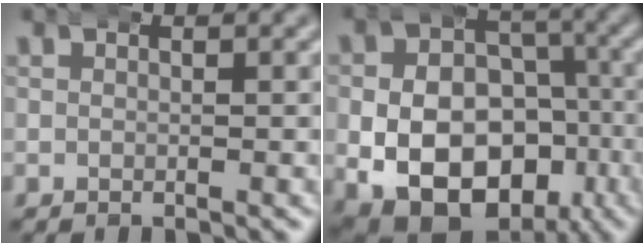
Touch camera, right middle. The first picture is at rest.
{"total": 15.8, "force": [-4.9, 12.5, 8.3], "torque": [-0.155, -0.057, -0.062]}